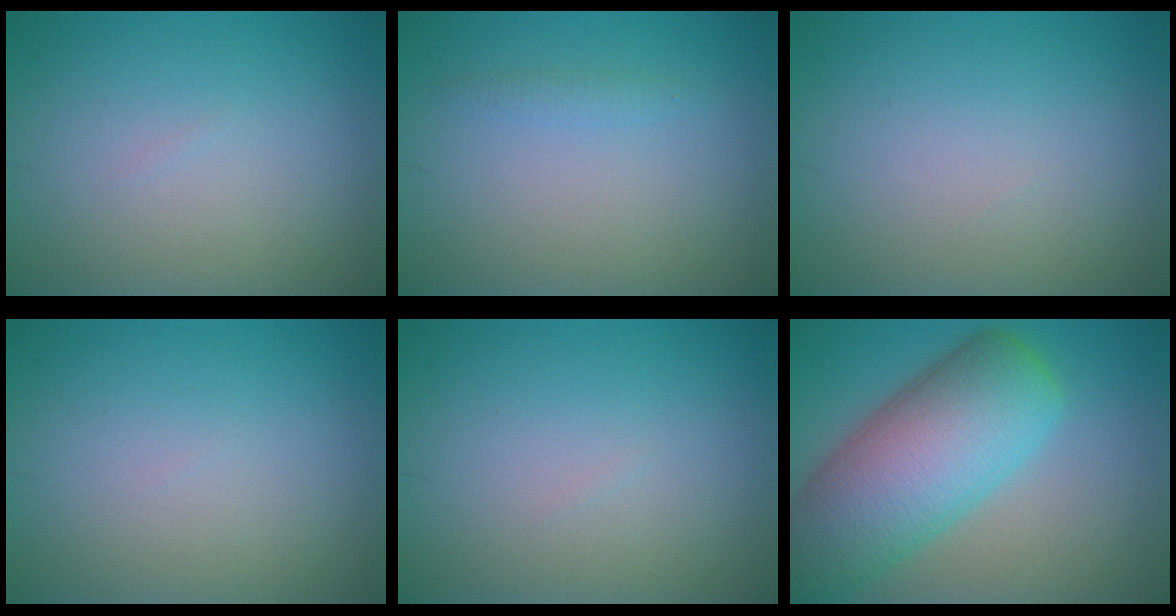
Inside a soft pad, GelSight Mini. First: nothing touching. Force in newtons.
{"total": 0.9, "press": 0.9, "slide": 0.0}
{"total": 0.0}
{"total": 0.0}
{"total": 0.0}
{"total": 11.2, "press": 11.2, "slide": 0.6}